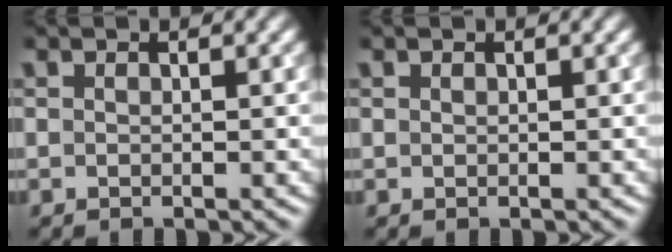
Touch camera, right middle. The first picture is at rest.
{"total": 0.0}